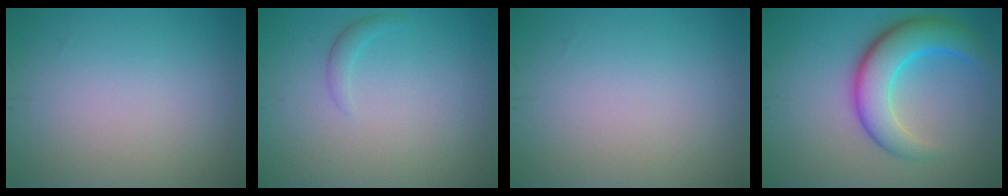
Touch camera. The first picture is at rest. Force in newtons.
{"total": 1.0, "press": 1.0, "slide": 0.0}
{"total": 0.0}
{"total": 6.6, "press": 6.6, "slide": 0.3}